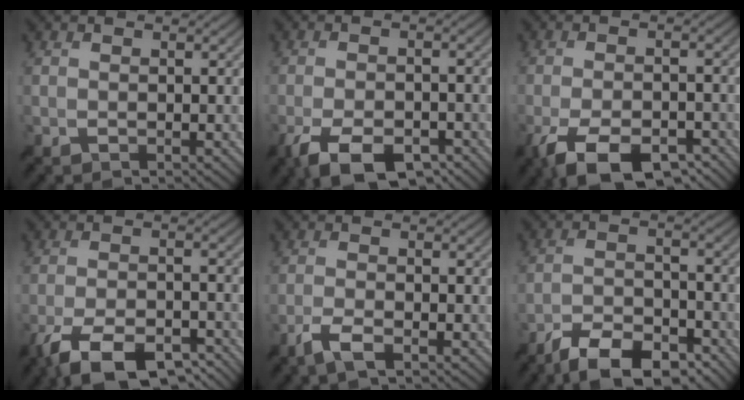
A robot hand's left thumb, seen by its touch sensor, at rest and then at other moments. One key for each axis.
{"total": 8.7, "fx": -5.5, "fy": 3.2, "fz": 6.0, "tx": -0.110, "ty": -0.004, "tz": -0.095}
{"total": 10.3, "fx": -6.6, "fy": 3.7, "fz": 7.0, "tx": -0.129, "ty": -0.005, "tz": -0.115}
{"total": 11.2, "fx": -7.7, "fy": 3.8, "fz": 7.3, "tx": -0.134, "ty": -0.005, "tz": -0.135}
{"total": 3.2, "fx": -1.8, "fy": 0.7, "fz": 2.5, "tx": -0.056, "ty": 0.002, "tz": -0.045}
{"total": 10.0, "fx": -7.5, "fy": 3.3, "fz": 5.8, "tx": -0.100, "ty": 0.002, "tz": -0.140}